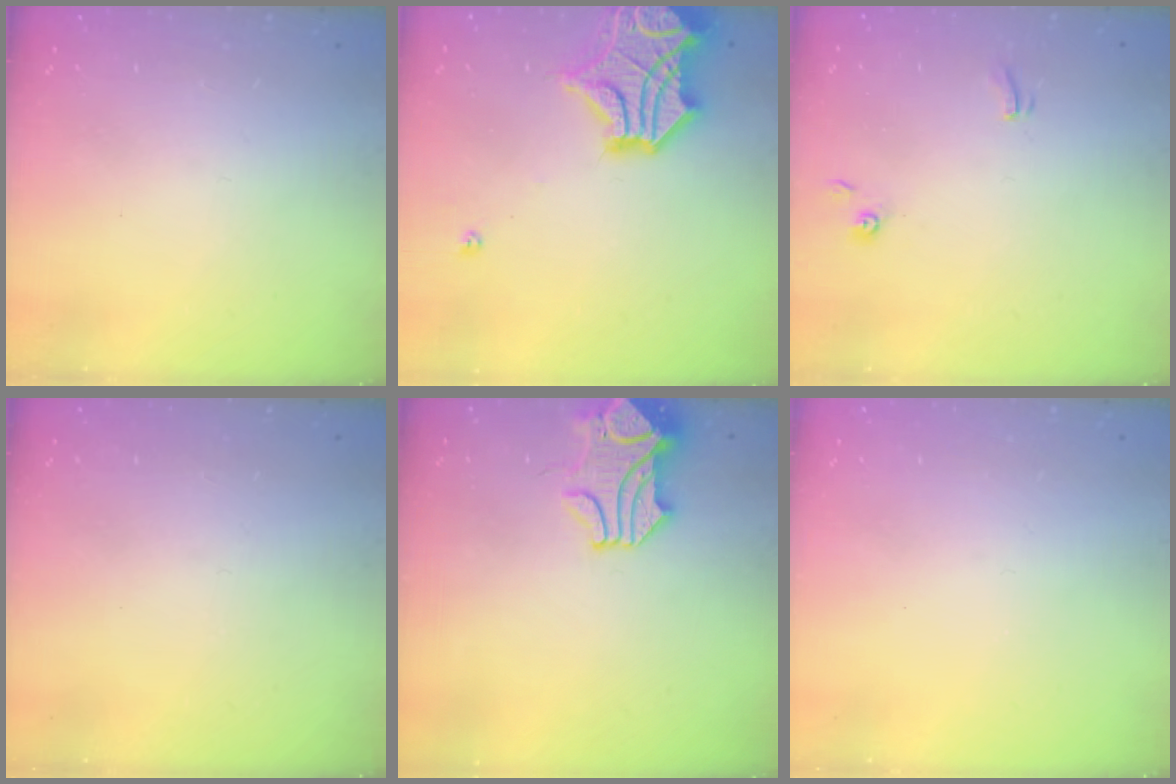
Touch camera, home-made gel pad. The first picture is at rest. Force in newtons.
{"total": 11.3, "press": 11.1, "slide": 2.3}
{"total": 1.1, "press": 1.1, "slide": 0.2}
{"total": 0.0}
{"total": 1.2, "press": 1.0, "slide": 0.8}
{"total": 0.0}